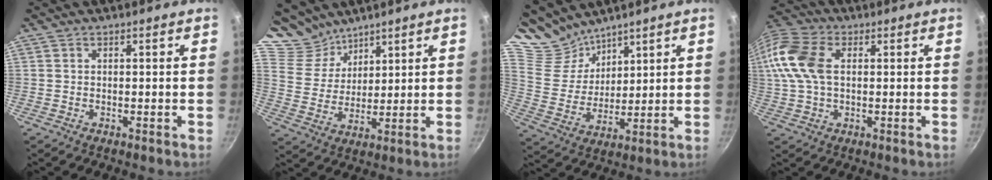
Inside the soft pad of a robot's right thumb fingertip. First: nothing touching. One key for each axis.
{"total": 9.0, "fx": 7.6, "fy": 4.7, "fz": 1.1, "tx": 0.006, "ty": -0.034, "tz": 0.150}
{"total": 10.4, "fx": 9.2, "fy": 4.5, "fz": 1.7, "tx": -0.007, "ty": -0.047, "tz": 0.192}
{"total": 15.3, "fx": 2.2, "fy": 9.9, "fz": 11.4, "tx": -0.252, "ty": 0.026, "tz": 0.031}